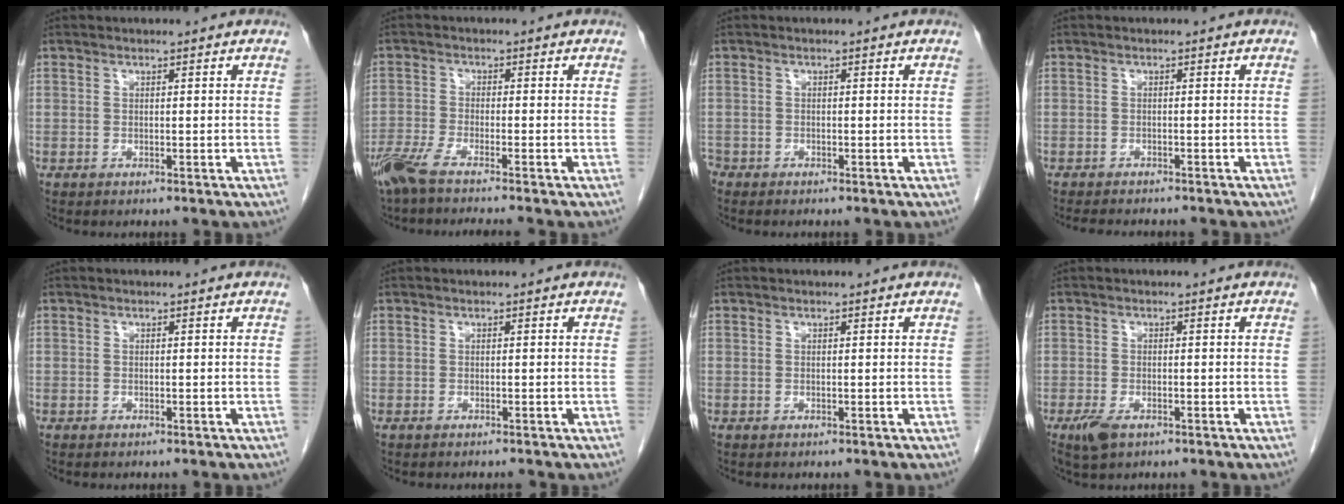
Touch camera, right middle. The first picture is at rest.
{"total": 6.3, "force": [-5.2, -0.7, 3.5], "torque": [-0.060, -0.018, -0.095]}
{"total": 1.4, "force": [-1.2, 0.7, 0.2], "torque": [-0.007, -0.001, -0.021]}
{"total": 6.4, "force": [-5.7, 1.3, 2.7], "torque": [-0.034, -0.007, -0.079]}
{"total": 0.0}
{"total": 0.8, "force": [-0.7, 0.0, 0.3], "torque": [-0.006, -0.001, -0.012]}
{"total": 0.0}
{"total": 3.3, "force": [-1.9, 1.5, 2.3], "torque": [-0.052, -0.005, -0.029]}